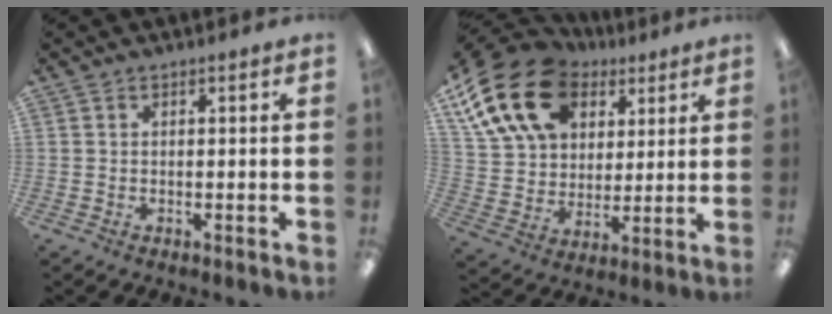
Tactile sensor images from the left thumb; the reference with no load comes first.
{"total": 20.3, "force": [10.2, 14.0, 10.6], "torque": [-0.210, -0.037, 0.191]}